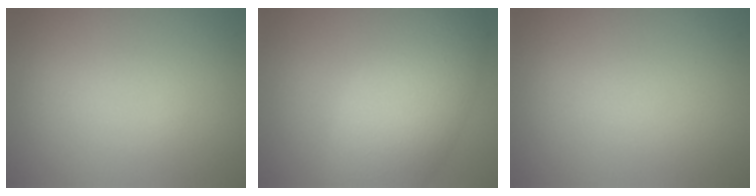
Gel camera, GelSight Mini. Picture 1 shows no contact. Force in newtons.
{"total": 8.1, "press": 8.1, "slide": 0.3}
{"total": 0.0}